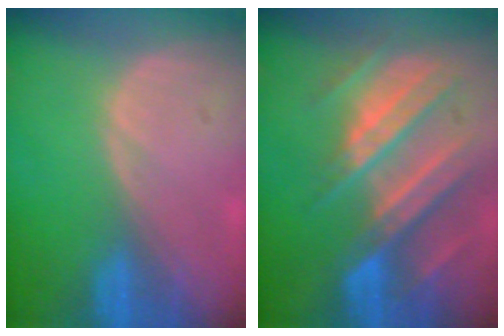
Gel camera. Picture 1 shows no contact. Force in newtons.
{"total": 10.6, "press": 9.4, "slide": 4.8}